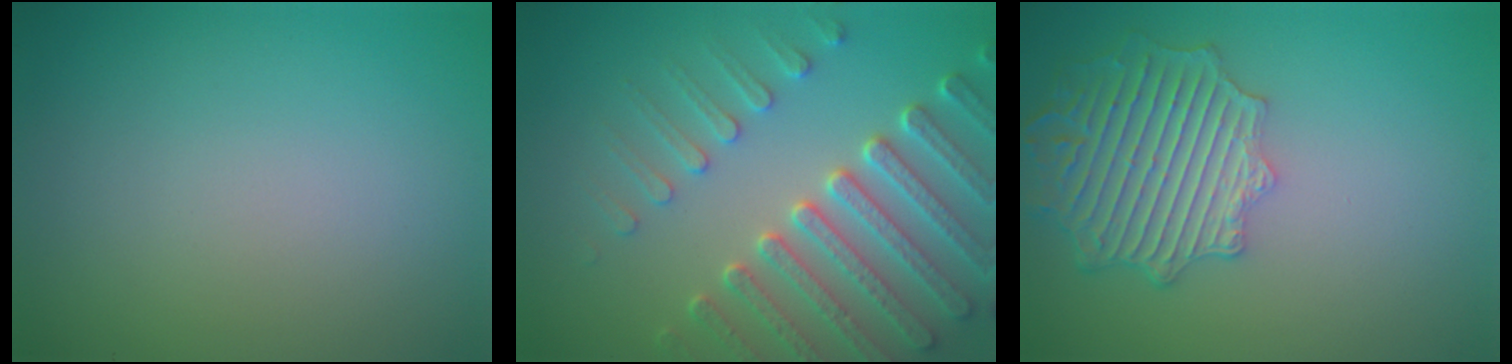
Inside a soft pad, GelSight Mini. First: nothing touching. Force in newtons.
{"total": 6.5, "press": 5.3, "slide": 3.8}
{"total": 6.2, "press": 5.1, "slide": 3.5}